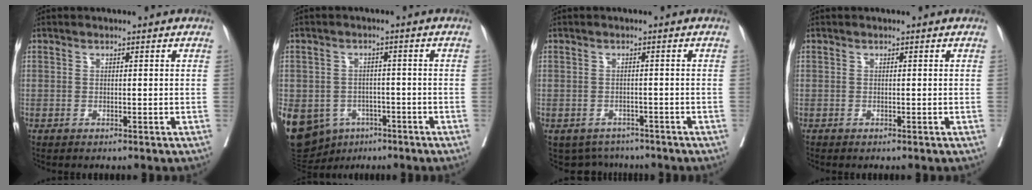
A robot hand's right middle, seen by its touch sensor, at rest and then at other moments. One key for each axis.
{"total": 21.1, "fx": -9.5, "fy": 16.7, "fz": 8.9, "tx": -0.281, "ty": -0.006, "tz": -0.128}
{"total": 4.3, "fx": -3.7, "fy": 2.3, "fz": -0.1, "tx": 0.008, "ty": 0.006, "tz": -0.049}
{"total": 0.0}